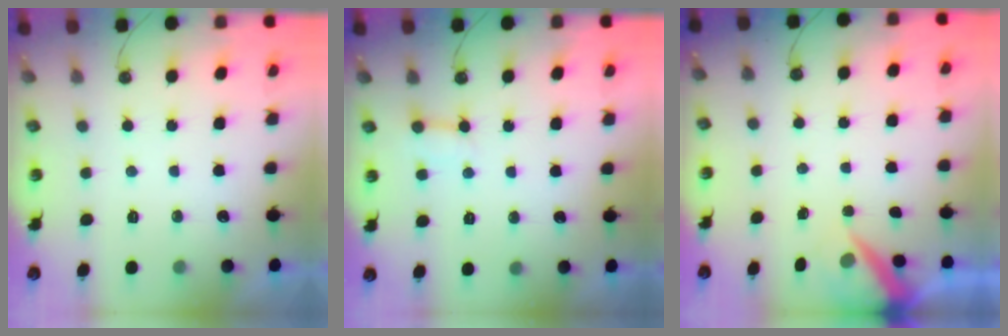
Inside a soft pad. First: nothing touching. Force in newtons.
{"total": 6.8, "press": 6.8, "slide": 0.6}
{"total": 6.4, "press": 6.4, "slide": 0.6}